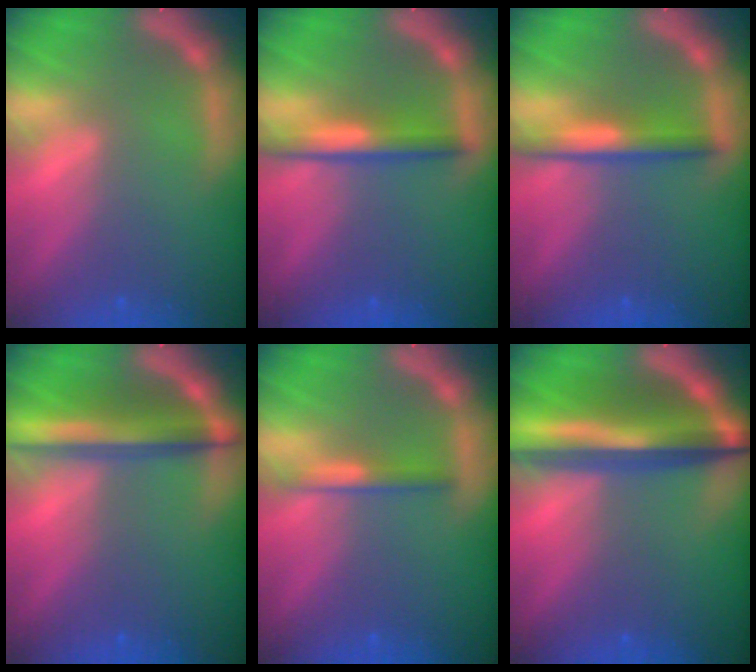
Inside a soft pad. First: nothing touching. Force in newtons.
{"total": 3.5}
{"total": 3.5}
{"total": 6.0}
{"total": 1.9}
{"total": 10.0}